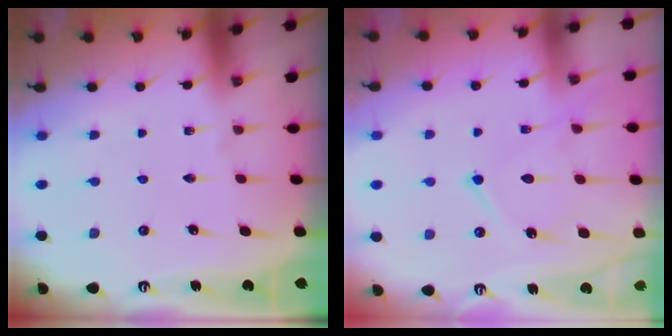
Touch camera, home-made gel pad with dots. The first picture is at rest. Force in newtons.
{"total": 12.6, "press": 12.6, "slide": 1.2}